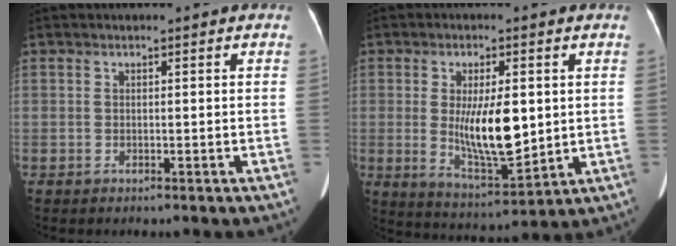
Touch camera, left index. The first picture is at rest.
{"total": 10.3, "force": [0.6, 3.0, 9.9], "torque": [-0.174, -0.016, 0.018]}